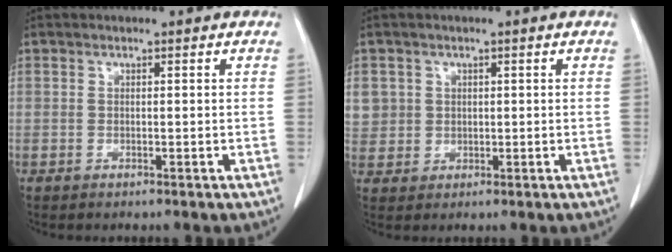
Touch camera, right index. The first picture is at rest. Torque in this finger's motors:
{"motor_torque": [0.45, 0.23, 0.16, 0.06]}